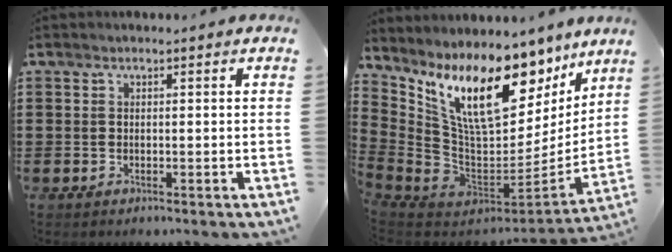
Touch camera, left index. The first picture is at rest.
{"total": 15.1, "force": [9.6, 6.1, 10.0], "torque": [-0.207, -0.065, 0.170]}